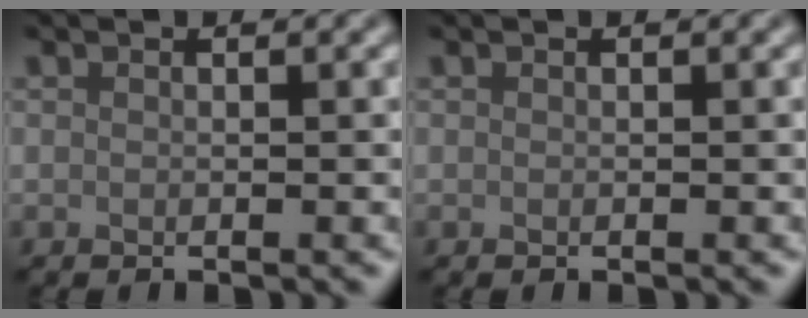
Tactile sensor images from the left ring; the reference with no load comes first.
{"total": 0.0}